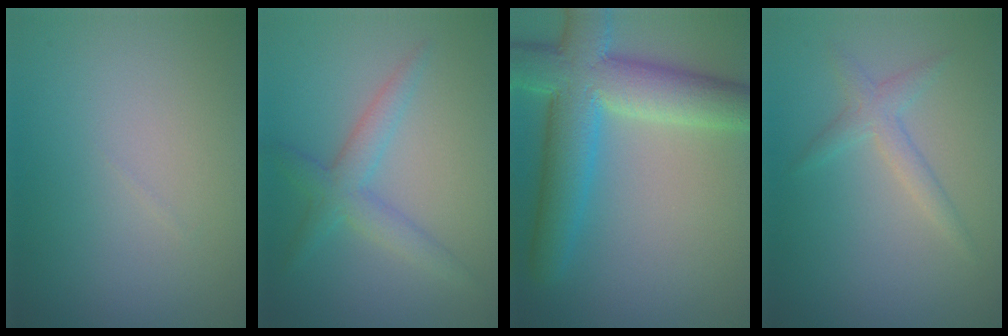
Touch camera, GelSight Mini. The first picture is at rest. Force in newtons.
{"total": 3.0, "press": 3.0, "slide": 0.0}
{"total": 9.1, "press": 9.0, "slide": 0.5}
{"total": 1.8, "press": 1.8, "slide": 0.1}